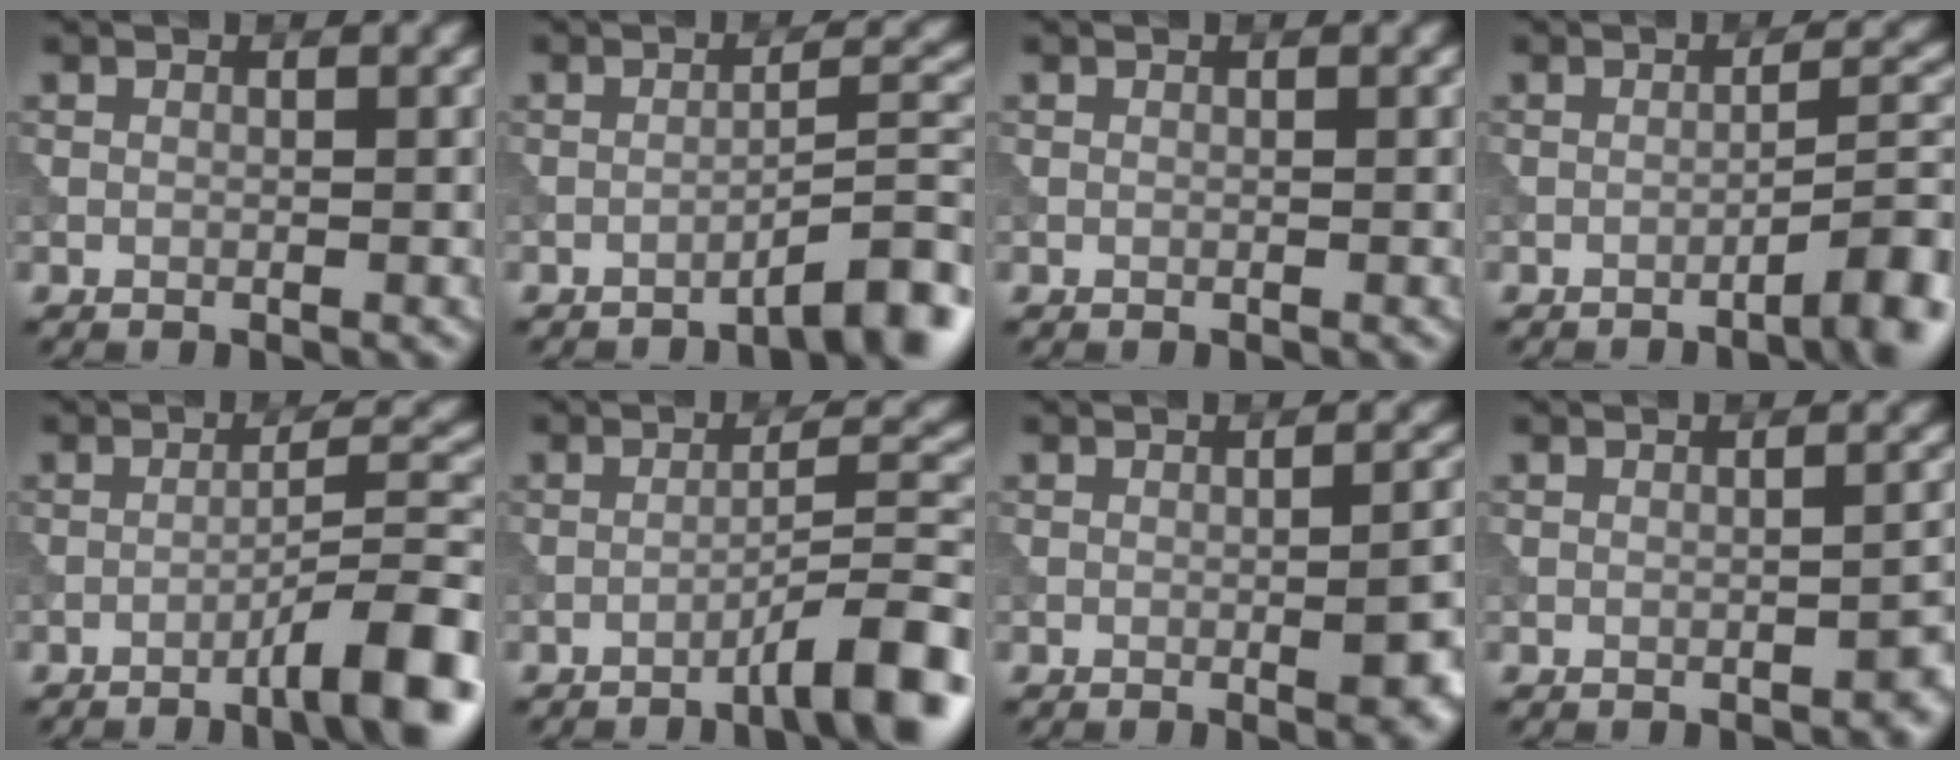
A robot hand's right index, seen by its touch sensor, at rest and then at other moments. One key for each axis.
{"total": 4.7, "fx": -3.3, "fy": 0.6, "fz": 3.3, "tx": -0.036, "ty": 0.022, "tz": -0.054}
{"total": 0.0}
{"total": 5.5, "fx": -3.1, "fy": 1.1, "fz": 4.4, "tx": -0.048, "ty": 0.020, "tz": -0.049}
{"total": 7.8, "fx": -4.4, "fy": 1.2, "fz": 6.3, "tx": -0.084, "ty": 0.021, "tz": -0.070}
{"total": 7.0, "fx": -4.3, "fy": 1.0, "fz": 5.4, "tx": -0.067, "ty": 0.021, "tz": -0.070}
{"total": 5.3, "fx": -1.2, "fy": 1.7, "fz": 4.9, "tx": -0.057, "ty": -0.005, "tz": -0.009}
{"total": 1.6, "fx": -1.1, "fy": 0.5, "fz": 1.1, "tx": -0.013, "ty": 0.008, "tz": -0.014}